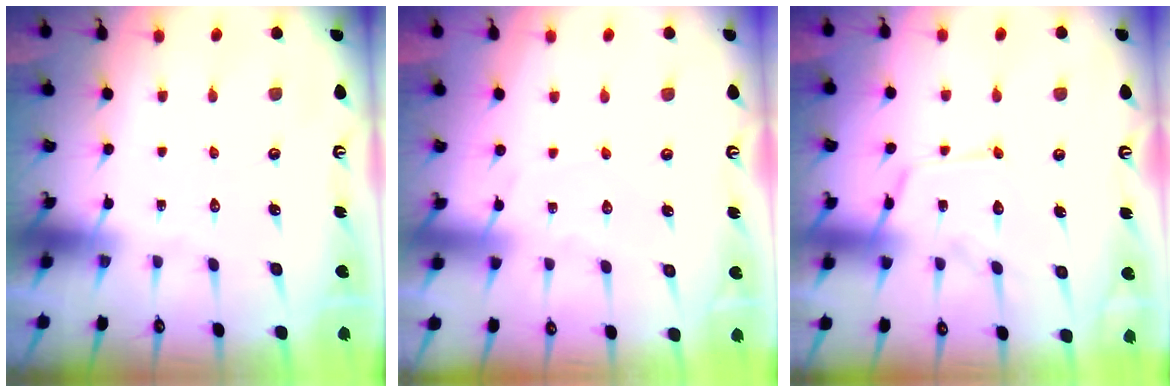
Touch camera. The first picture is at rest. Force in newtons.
{"total": 2.7, "press": 2.7, "slide": 0.3}
{"total": 12.9, "press": 12.9, "slide": 1.0}